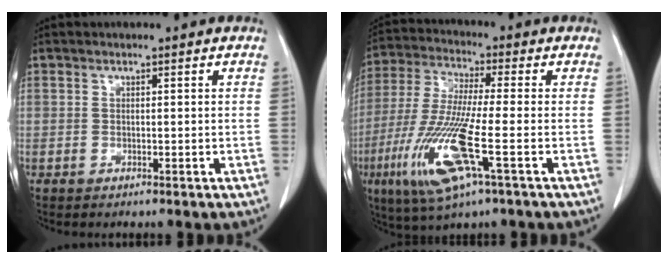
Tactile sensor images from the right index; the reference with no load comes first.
{"total": 14.2, "force": [-5.0, 0.9, 13.3], "torque": [-0.284, -0.027, -0.095]}